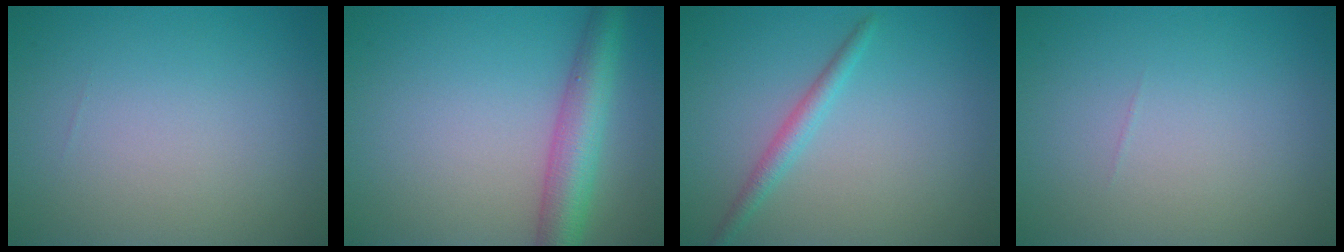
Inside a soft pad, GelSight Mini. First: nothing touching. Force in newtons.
{"total": 5.2, "press": 5.2, "slide": 0.1}
{"total": 1.8, "press": 1.8, "slide": 0.1}
{"total": 0.0}